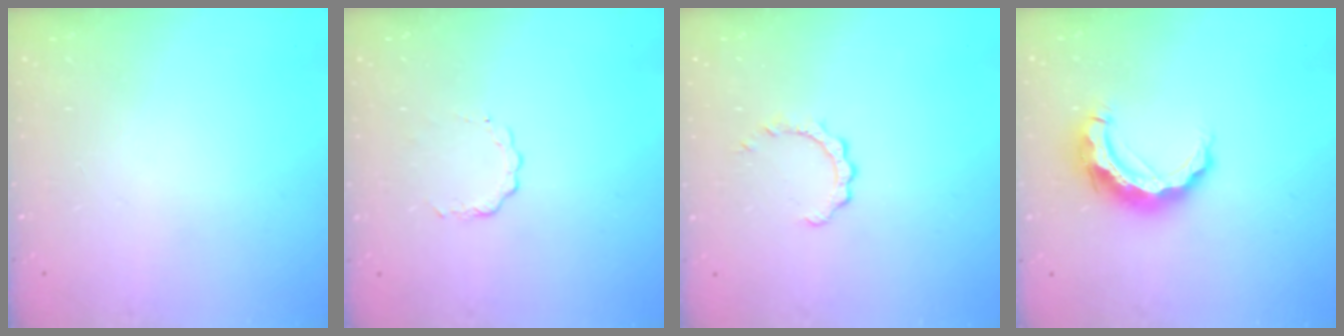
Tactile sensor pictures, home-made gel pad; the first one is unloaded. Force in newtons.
{"total": 4.3, "press": 4.3, "slide": 0.4}
{"total": 2.6, "press": 2.6, "slide": 0.2}
{"total": 12.1, "press": 12.1, "slide": 0.9}